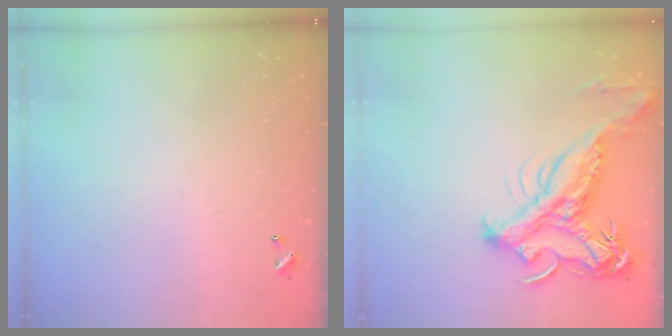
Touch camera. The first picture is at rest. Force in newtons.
{"total": 6.0, "press": 5.8, "slide": 1.7}